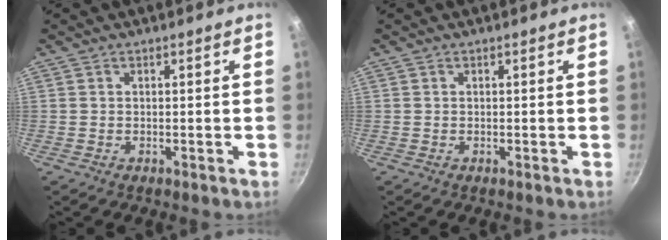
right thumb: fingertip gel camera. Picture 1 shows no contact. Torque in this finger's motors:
{"motor_torque": [-0.63, 0.53, 0.12, 0.08, 0.04]}